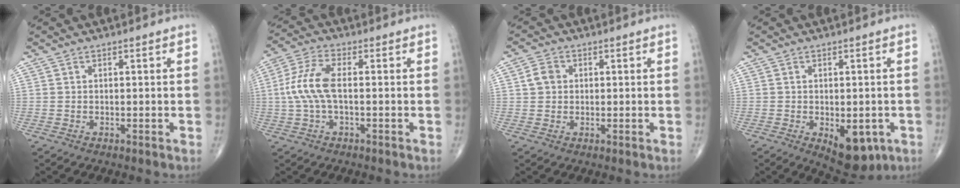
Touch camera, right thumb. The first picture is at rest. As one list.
[{"total": 8.3, "force": [-0.2, 3.4, 7.6], "torque": [-0.188, 0.020, -0.007]}, {"total": 3.4, "force": [0.6, 2.9, 1.7], "torque": [-0.023, 0.005, 0.007]}, {"total": 8.7, "force": [-2.8, 4.5, 6.9], "torque": [-0.072, -0.005, -0.025]}]